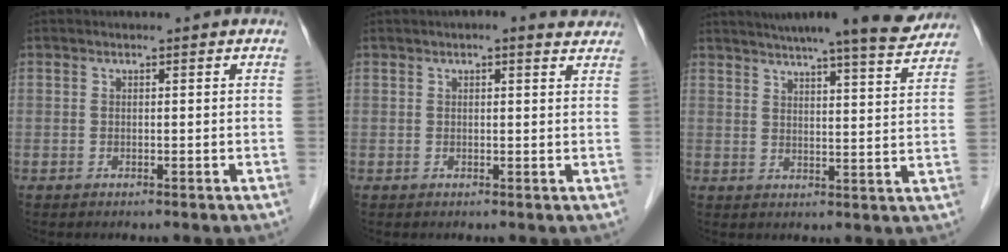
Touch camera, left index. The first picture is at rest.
{"total": 4.1, "force": [3.4, 1.1, 2.1], "torque": [-0.026, 0.016, 0.033]}
{"total": 16.1, "force": [14.3, 0.8, 7.3], "torque": [-0.105, -0.004, 0.179]}